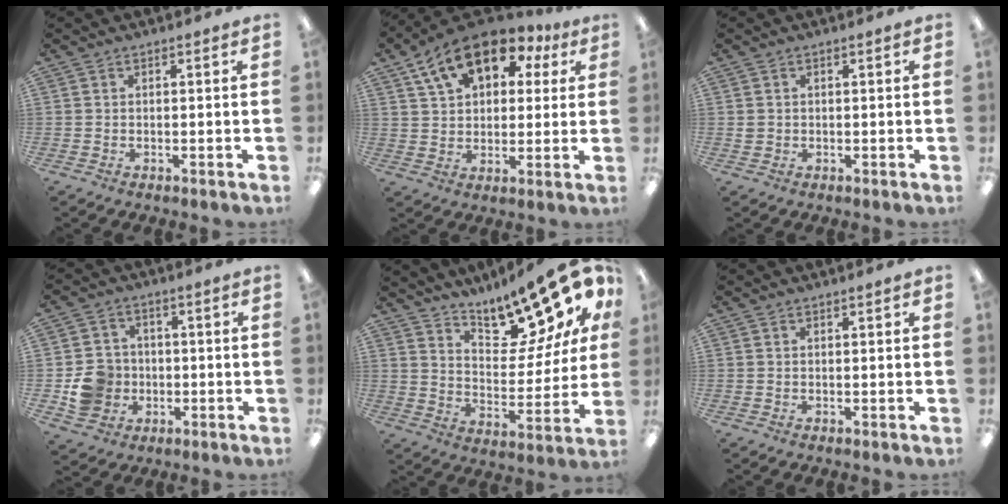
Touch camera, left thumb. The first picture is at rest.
{"total": 14.7, "force": [8.5, 8.9, 8.1], "torque": [-0.138, -0.027, 0.152]}
{"total": 1.0, "force": [0.1, 0.9, 0.3], "torque": [-0.007, 0.005, 0.002]}
{"total": 8.7, "force": [-1.8, 8.1, 2.7], "torque": [-0.061, 0.017, -0.025]}
{"total": 18.5, "force": [14.9, 5.7, 9.5], "torque": [-0.139, -0.107, 0.249]}
{"total": 0.0}